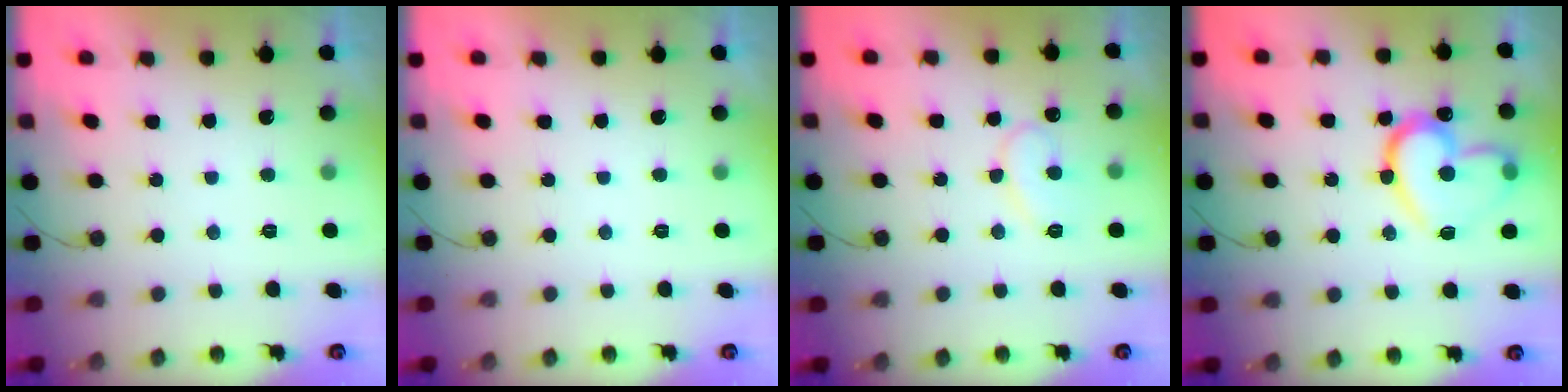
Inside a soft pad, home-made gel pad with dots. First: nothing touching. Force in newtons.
{"total": 0.0}
{"total": 9.9, "press": 9.9, "slide": 0.9}
{"total": 18.6, "press": 18.5, "slide": 2.0}